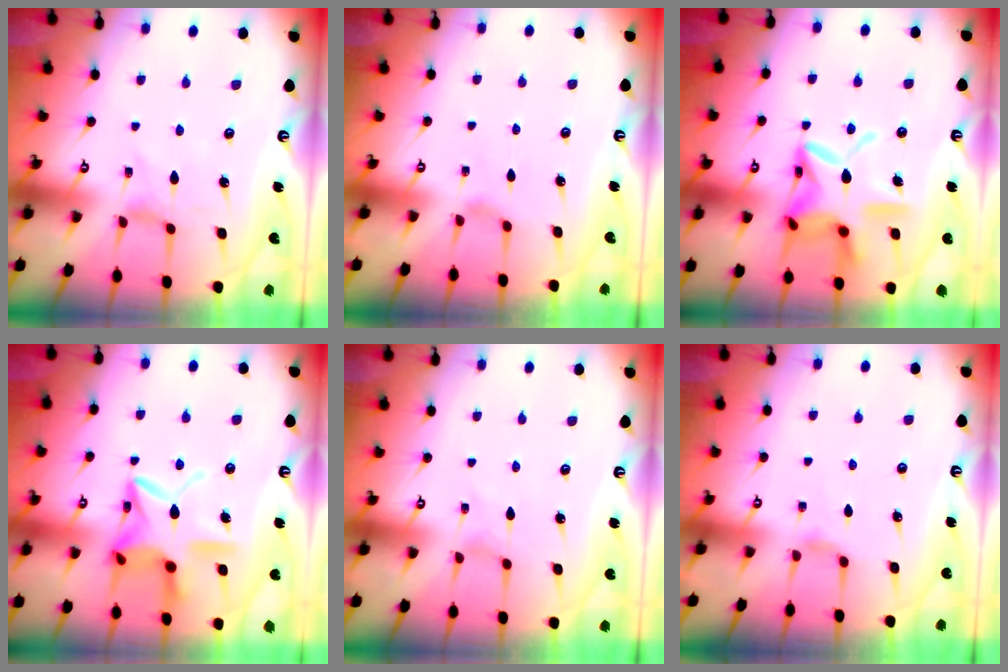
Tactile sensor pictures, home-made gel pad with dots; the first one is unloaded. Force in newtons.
{"total": 1.0, "press": 1.0, "slide": 0.3}
{"total": 18.2, "press": 18.2, "slide": 1.6}
{"total": 15.0, "press": 15.0, "slide": 1.3}
{"total": 0.0}
{"total": 1.4, "press": 1.4, "slide": 0.3}